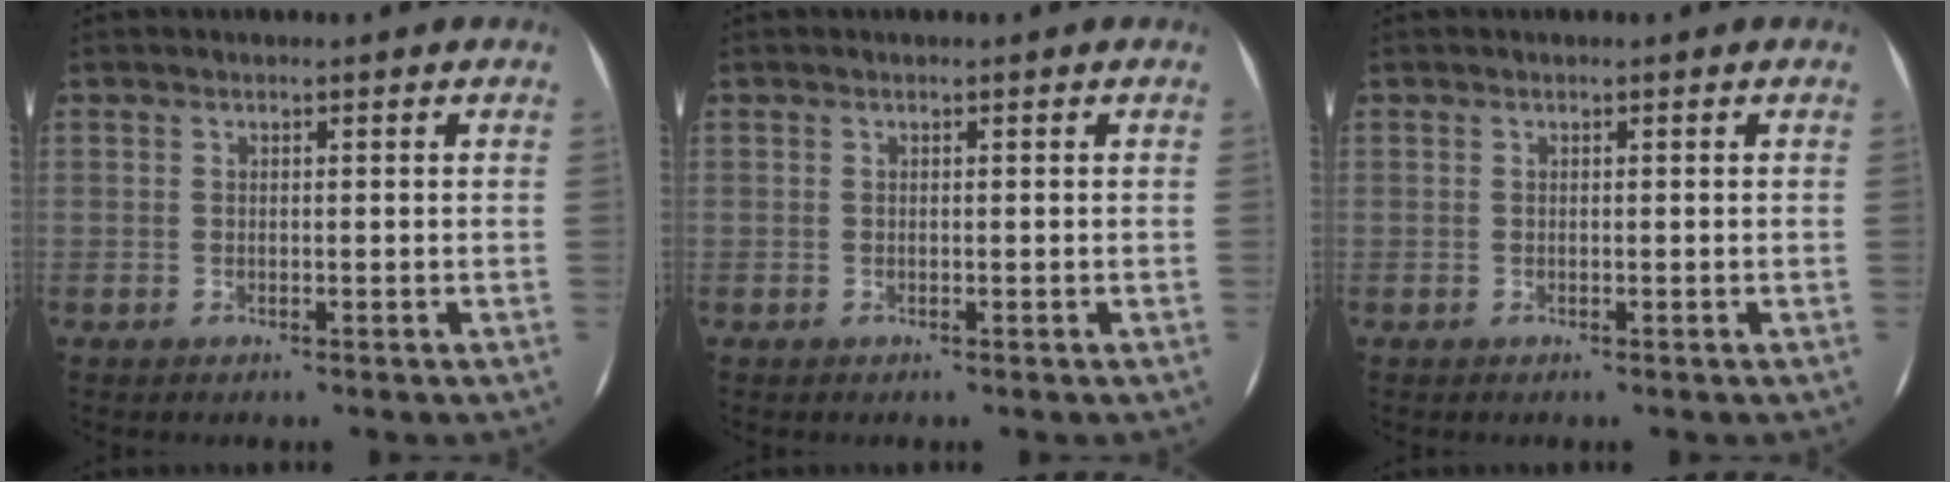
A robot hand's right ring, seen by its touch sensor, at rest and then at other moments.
{"total": 0.0}
{"total": 0.0}